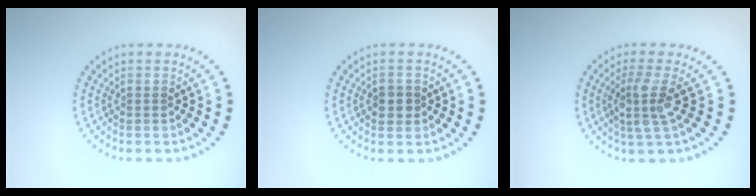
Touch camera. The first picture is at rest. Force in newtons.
{"total": 1.8, "press": 1.7, "slide": 0.5}
{"total": 3.1, "press": 2.4, "slide": 1.9}